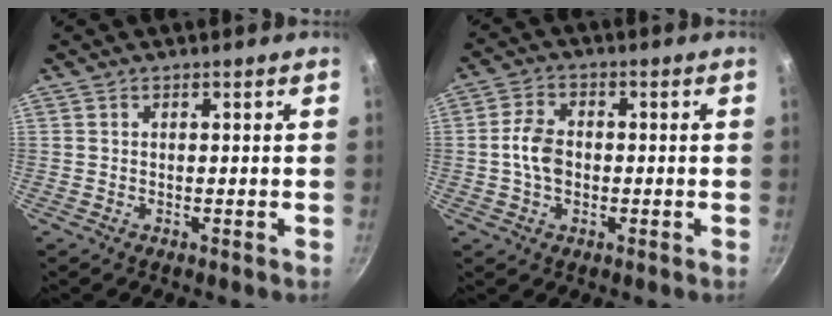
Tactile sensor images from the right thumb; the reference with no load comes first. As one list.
[{"total": 6.1, "force": [-0.6, 4.2, 4.3], "torque": [-0.076, 0.015, -0.016]}]